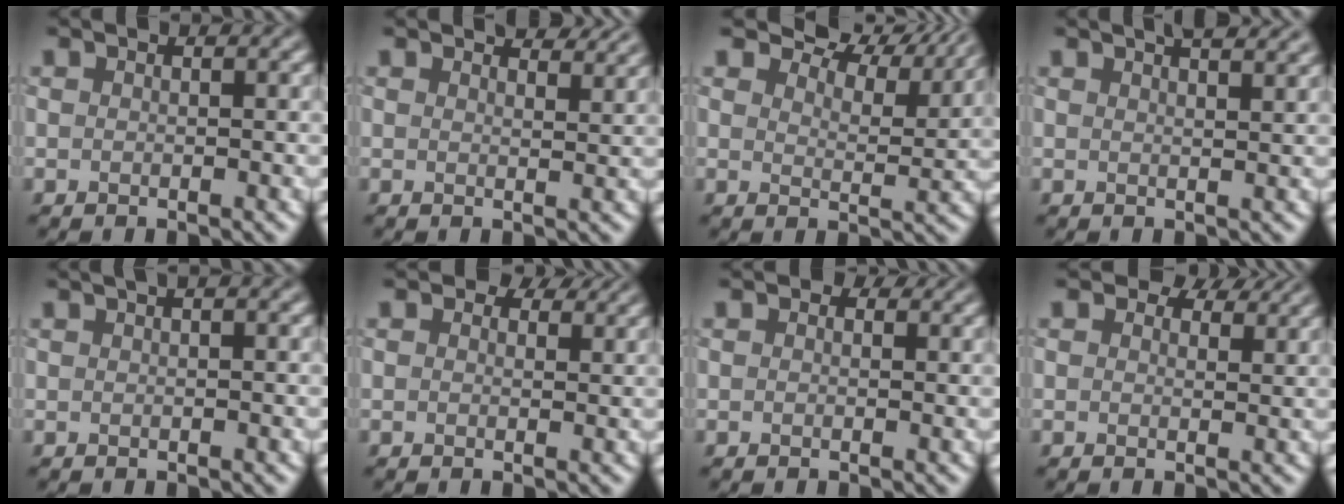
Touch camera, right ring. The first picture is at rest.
{"total": 2.9, "force": [2.7, 0.6, 1.0], "torque": [-0.016, 0.000, 0.034]}
{"total": 6.6, "force": [5.7, 2.1, 2.5], "torque": [-0.043, 0.004, 0.075]}
{"total": 4.3, "force": [3.1, 1.6, 2.5], "torque": [-0.003, 0.021, 0.012]}
{"total": 1.6, "force": [0.8, 0.5, 1.3], "torque": [-0.018, 0.004, 0.009]}
{"total": 2.4, "force": [1.5, 1.3, 1.3], "torque": [-0.021, -0.003, 0.013]}
{"total": 0.9, "force": [0.4, 0.7, 0.4], "torque": [-0.005, -0.004, -0.002]}
{"total": 3.5, "force": [2.6, 1.7, 1.7], "torque": [-0.033, 0.000, 0.026]}